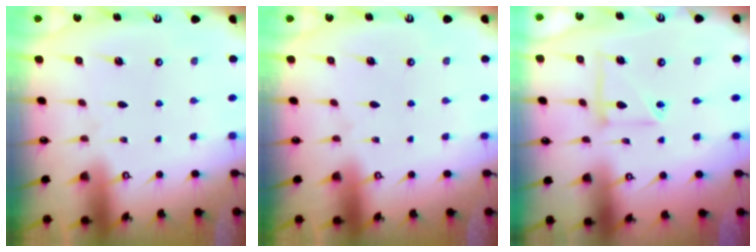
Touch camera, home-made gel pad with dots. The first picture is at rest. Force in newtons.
{"total": 0.0}
{"total": 6.4, "press": 6.4, "slide": 0.5}